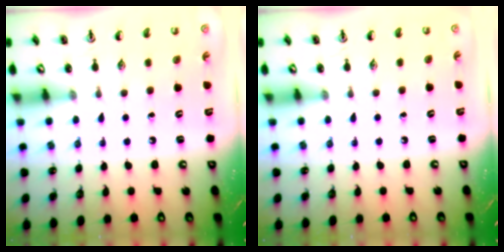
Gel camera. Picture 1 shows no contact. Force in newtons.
{"total": 0.0}